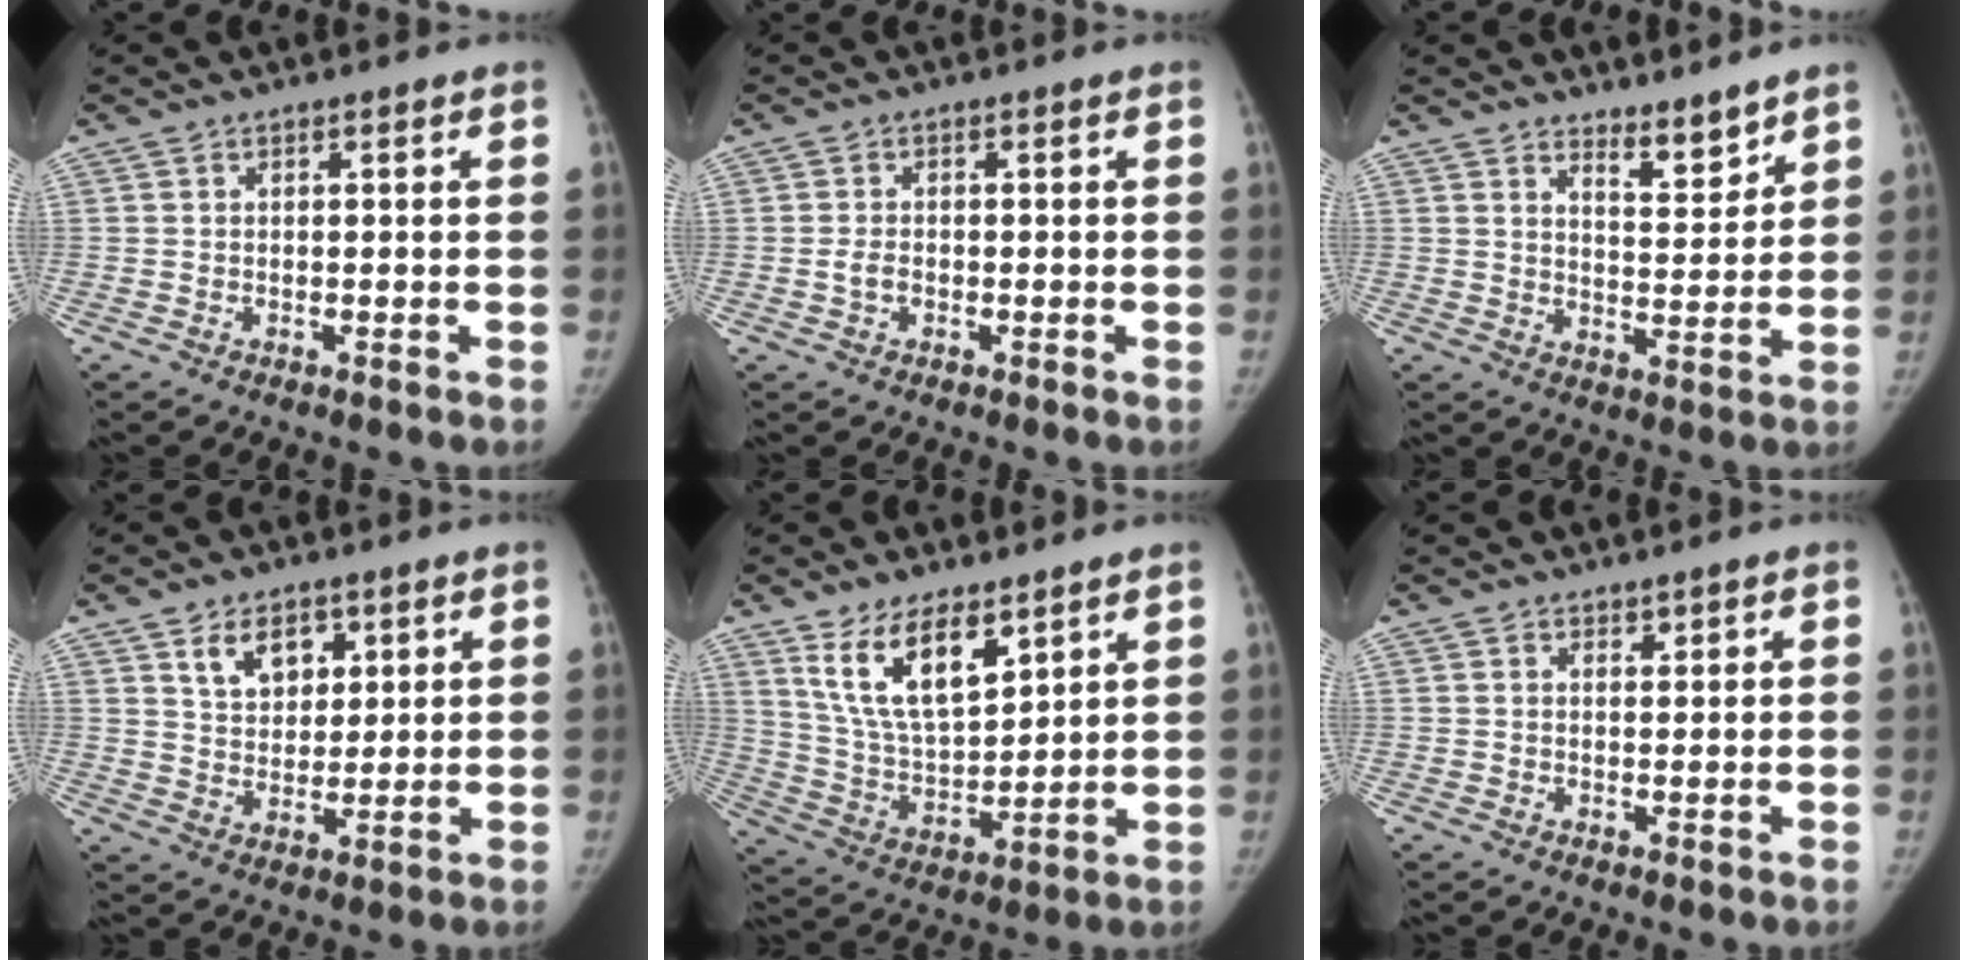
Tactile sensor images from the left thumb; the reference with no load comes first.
{"total": 1.9, "force": [-0.6, 1.3, 1.3], "torque": [-0.024, 0.005, -0.010]}
{"total": 5.2, "force": [4.6, 1.4, 2.0], "torque": [-0.017, -0.045, 0.078]}
{"total": 7.7, "force": [3.9, 5.2, 4.2], "torque": [-0.041, -0.024, 0.072]}
{"total": 13.5, "force": [8.0, 5.9, 9.1], "torque": [-0.142, -0.042, 0.162]}
{"total": 1.1, "force": [0.9, 0.6, 0.3], "torque": [0.004, -0.006, 0.013]}